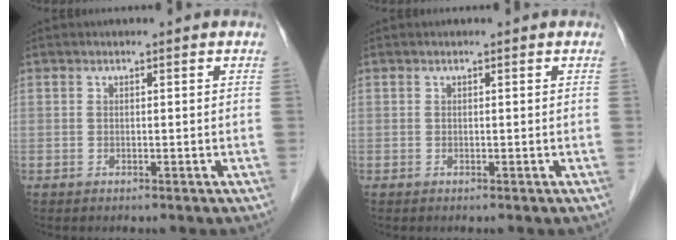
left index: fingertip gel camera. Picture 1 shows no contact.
{"total": 0.0}